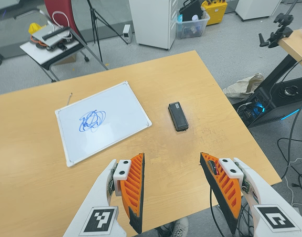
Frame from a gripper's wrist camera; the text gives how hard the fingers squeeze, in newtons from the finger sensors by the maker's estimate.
{"total": 0.0}